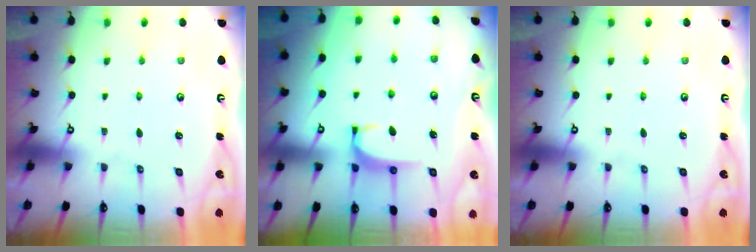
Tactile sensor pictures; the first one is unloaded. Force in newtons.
{"total": 2.1, "press": 2.1, "slide": 0.1}
{"total": 0.0}